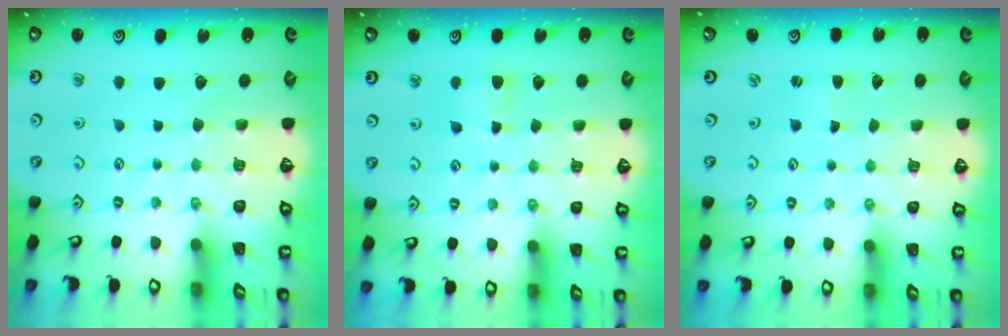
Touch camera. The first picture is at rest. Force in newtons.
{"total": 4.0, "press": 3.9, "slide": 0.6}
{"total": 0.5, "press": 0.5, "slide": 0.0}